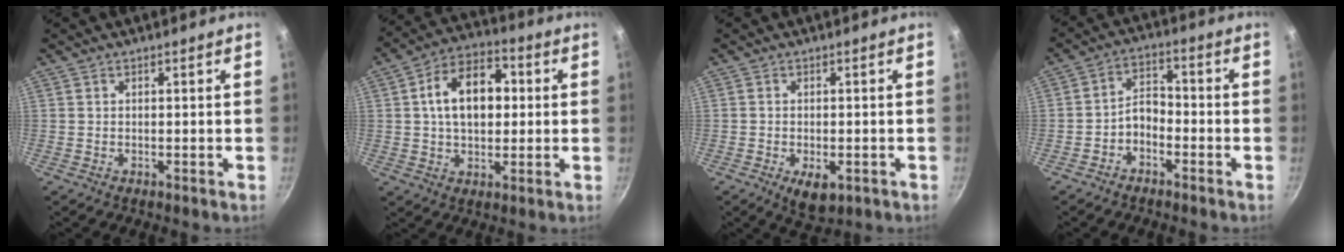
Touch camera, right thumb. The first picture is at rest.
{"total": 13.8, "force": [1.8, 9.1, 10.3], "torque": [-0.133, 0.023, 0.017]}
{"total": 5.6, "force": [-2.0, 3.0, 4.2], "torque": [-0.053, -0.001, -0.022]}
{"total": 5.2, "force": [-2.5, 3.4, 3.1], "torque": [-0.038, 0.042, -0.050]}